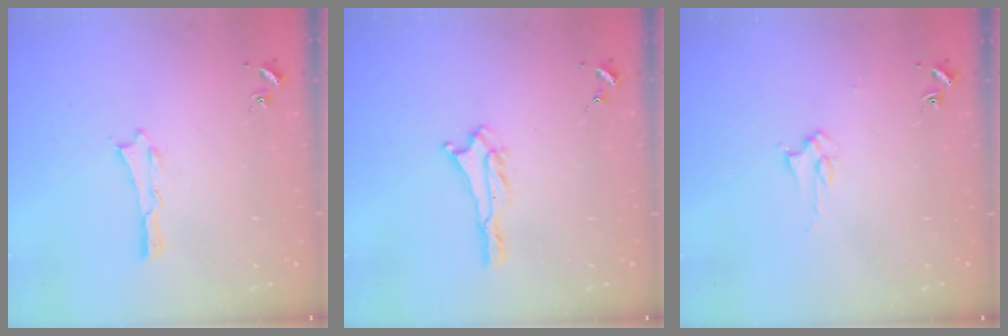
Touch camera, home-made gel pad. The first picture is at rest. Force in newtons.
{"total": 1.0, "press": 1.0, "slide": 0.1}
{"total": 2.8, "press": 2.8, "slide": 0.4}